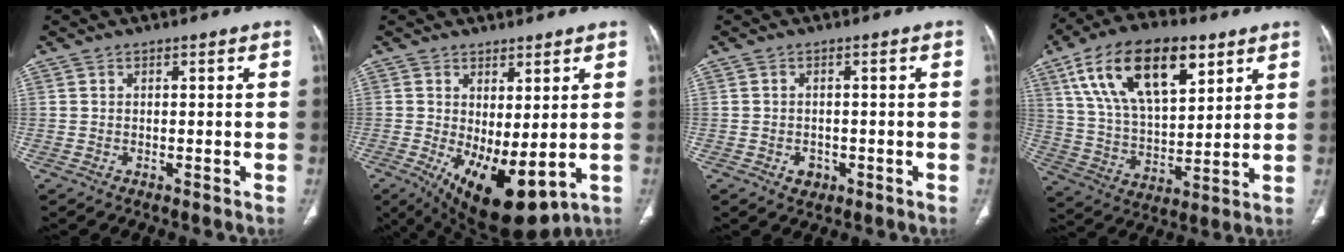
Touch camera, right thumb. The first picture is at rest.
{"total": 12.6, "force": [-1.6, 5.4, 11.3], "torque": [-0.176, -0.022, 0.000]}
{"total": 2.3, "force": [-0.9, 1.9, 1.1], "torque": [-0.007, 0.004, -0.005]}
{"total": 21.7, "force": [10.5, 10.5, 15.8], "torque": [-0.259, -0.023, 0.192]}